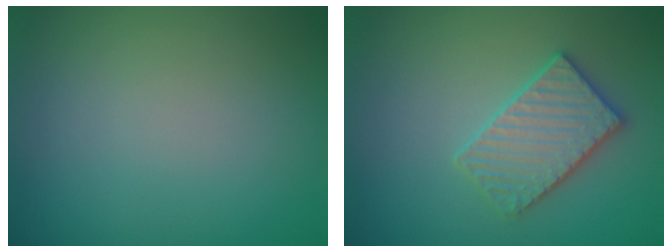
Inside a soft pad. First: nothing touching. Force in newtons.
{"total": 3.4, "press": 3.4, "slide": 0.5}